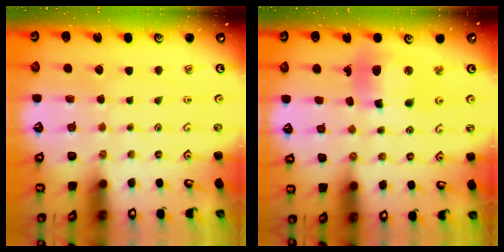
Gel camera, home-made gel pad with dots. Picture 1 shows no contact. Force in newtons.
{"total": 12.4, "press": 12.3, "slide": 1.6}